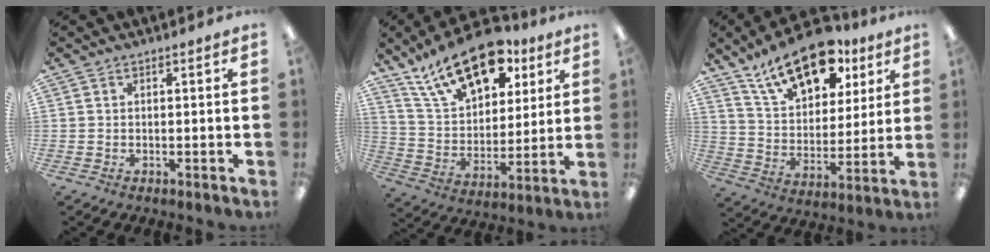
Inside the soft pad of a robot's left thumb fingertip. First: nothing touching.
{"total": 20.1, "force": [13.2, 10.2, 11.3], "torque": [-0.185, -0.062, 0.233]}
{"total": 18.1, "force": [12.3, 9.1, 9.6], "torque": [-0.154, -0.060, 0.217]}